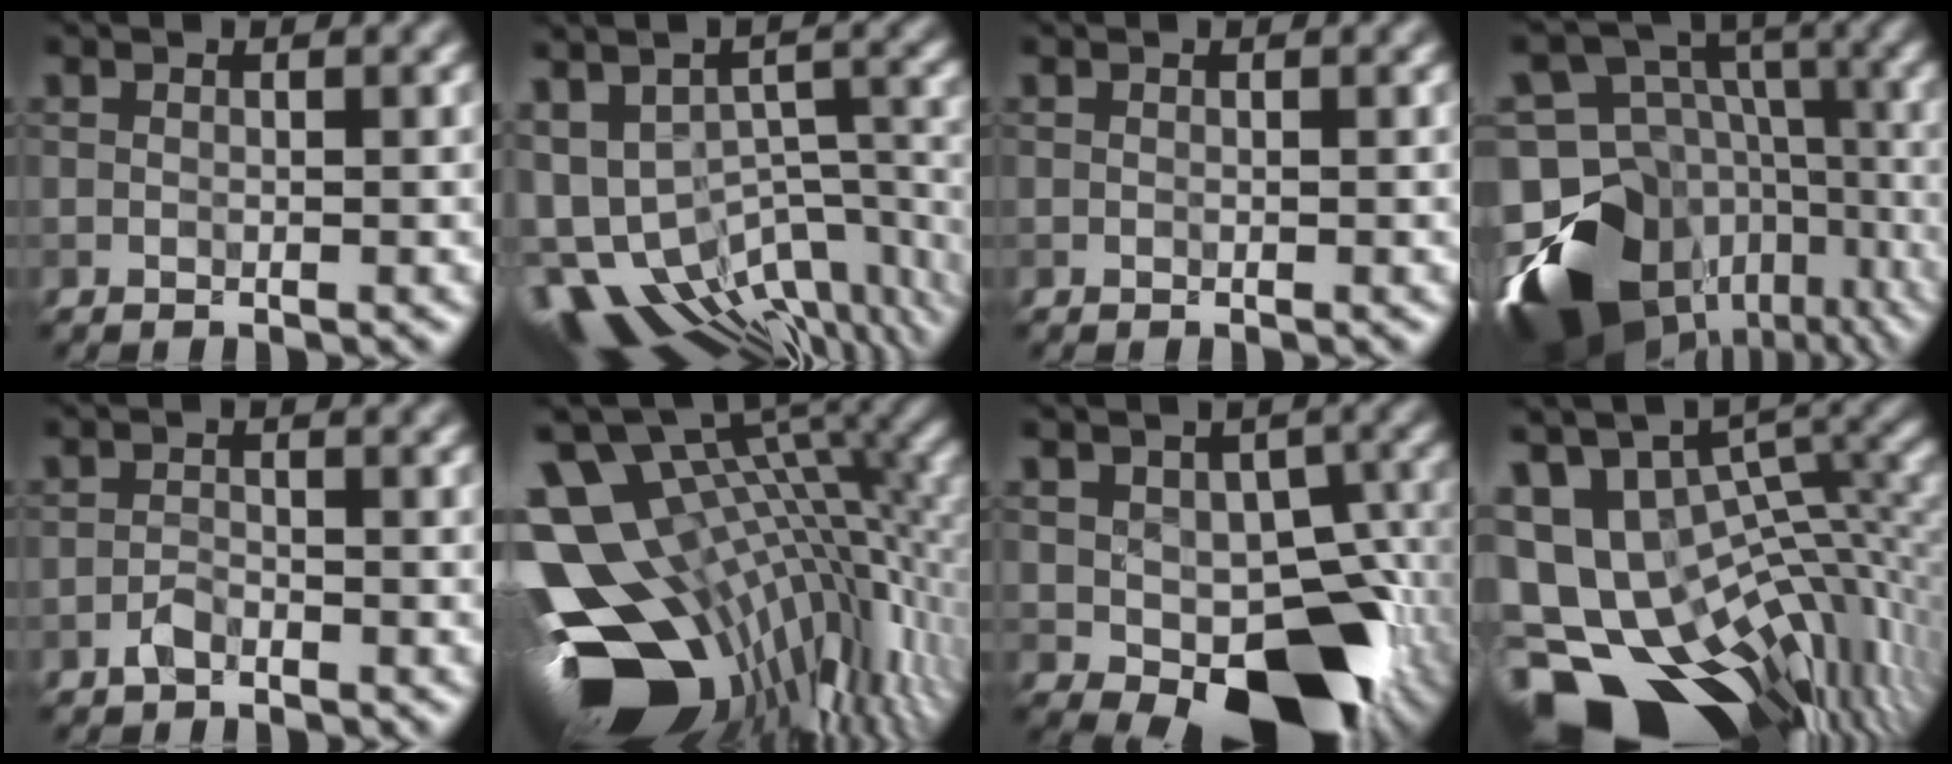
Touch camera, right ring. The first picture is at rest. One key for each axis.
{"total": 12.1, "fx": -4.9, "fy": 6.9, "fz": 8.6, "tx": -0.145, "ty": -0.012, "tz": -0.022}
{"total": 0.0}
{"total": 17.0, "fx": -8.4, "fy": 11.8, "fz": 8.9, "tx": -0.191, "ty": -0.010, "tz": -0.102}
{"total": 0.9, "fx": -0.8, "fy": 0.4, "fz": 0.4, "tx": -0.004, "ty": 0.007, "tz": -0.020}
{"total": 16.8, "fx": -0.8, "fy": 9.7, "fz": 13.7, "tx": -0.219, "ty": -0.025, "tz": 0.019}
{"total": 10.0, "fx": -3.0, "fy": 6.2, "fz": 7.3, "tx": -0.089, "ty": -0.002, "tz": -0.043}
{"total": 16.5, "fx": -3.9, "fy": 10.6, "fz": 12.1, "tx": -0.204, "ty": 0.005, "tz": 0.002}